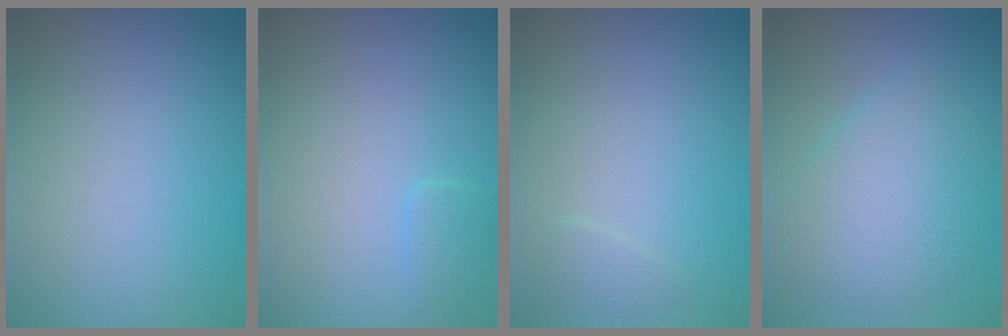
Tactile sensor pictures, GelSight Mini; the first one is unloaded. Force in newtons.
{"total": 1.2, "press": 1.2, "slide": 0.1}
{"total": 0.8, "press": 0.8, "slide": 0.1}
{"total": 5.0, "press": 5.0, "slide": 0.1}